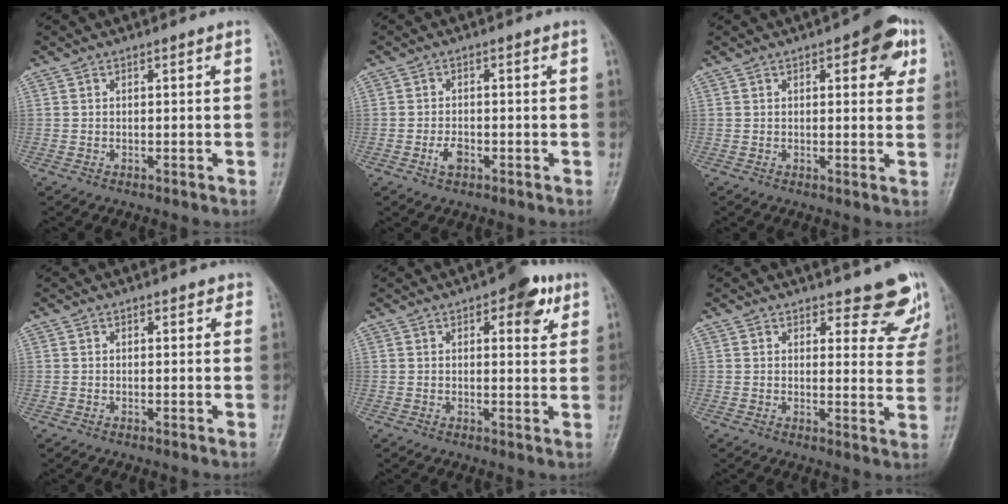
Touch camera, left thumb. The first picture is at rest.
{"total": 2.6, "force": [-1.1, 1.5, 1.8], "torque": [-0.033, 0.005, -0.022]}
{"total": 7.4, "force": [3.1, 3.2, 5.9], "torque": [-0.039, -0.004, 0.027]}
{"total": 1.2, "force": [0.8, 0.8, 0.5], "torque": [0.008, -0.003, 0.004]}
{"total": 7.2, "force": [3.6, 3.2, 5.4], "torque": [-0.041, -0.010, 0.038]}
{"total": 8.0, "force": [6.7, 3.2, 3.1], "torque": [0.005, -0.048, 0.066]}